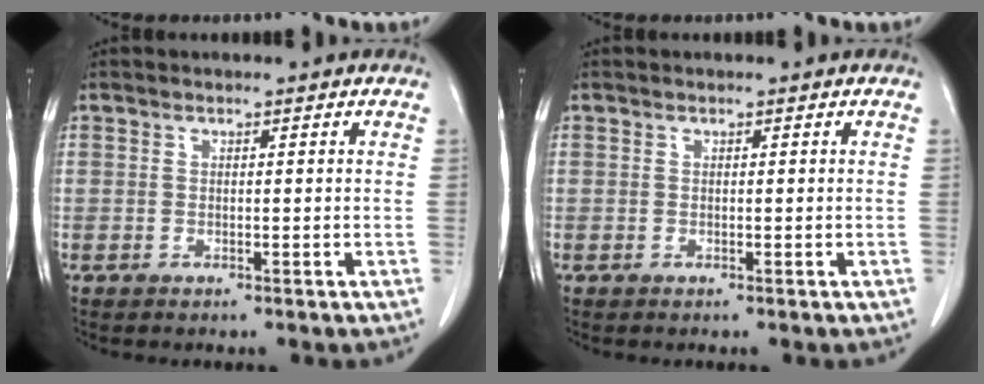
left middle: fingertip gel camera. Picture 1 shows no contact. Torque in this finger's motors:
{"motor_torque": [0.17, -0.29, -0.04, -0.01]}